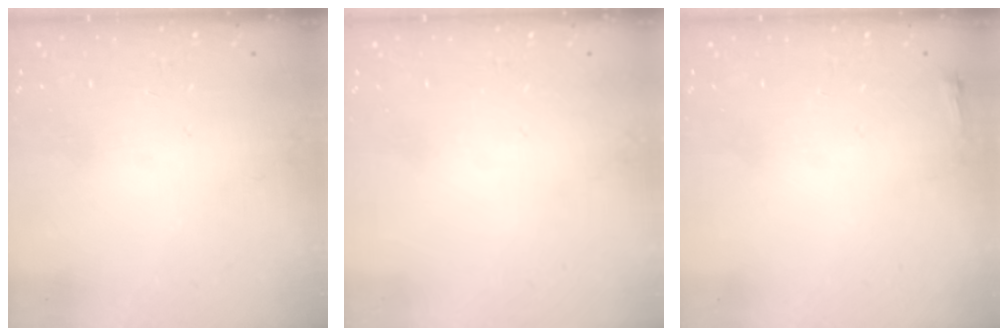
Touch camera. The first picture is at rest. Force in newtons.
{"total": 0.0}
{"total": 2.1, "press": 2.0, "slide": 0.5}